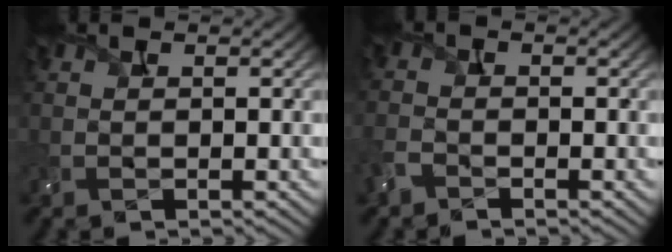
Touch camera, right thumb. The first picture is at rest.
{"total": 2.4, "force": [-1.7, 1.3, 1.1], "torque": [-0.031, -0.004, -0.049]}